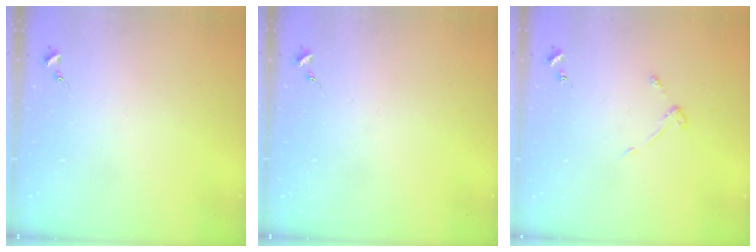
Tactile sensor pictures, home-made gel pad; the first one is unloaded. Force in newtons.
{"total": 0.0}
{"total": 2.8, "press": 2.8, "slide": 0.3}